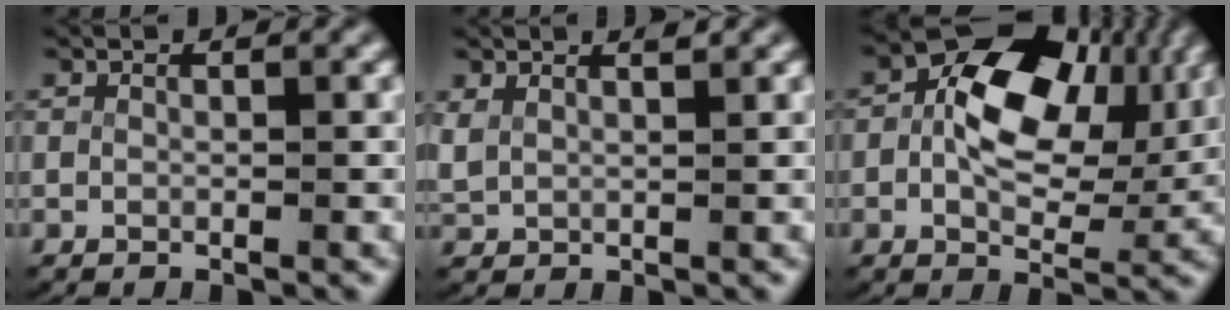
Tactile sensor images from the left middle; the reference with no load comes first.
{"total": 1.9, "force": [1.3, 1.1, 0.9], "torque": [-0.032, -0.007, 0.034]}
{"total": 10.1, "force": [1.9, 6.5, 7.5], "torque": [-0.112, 0.014, 0.014]}